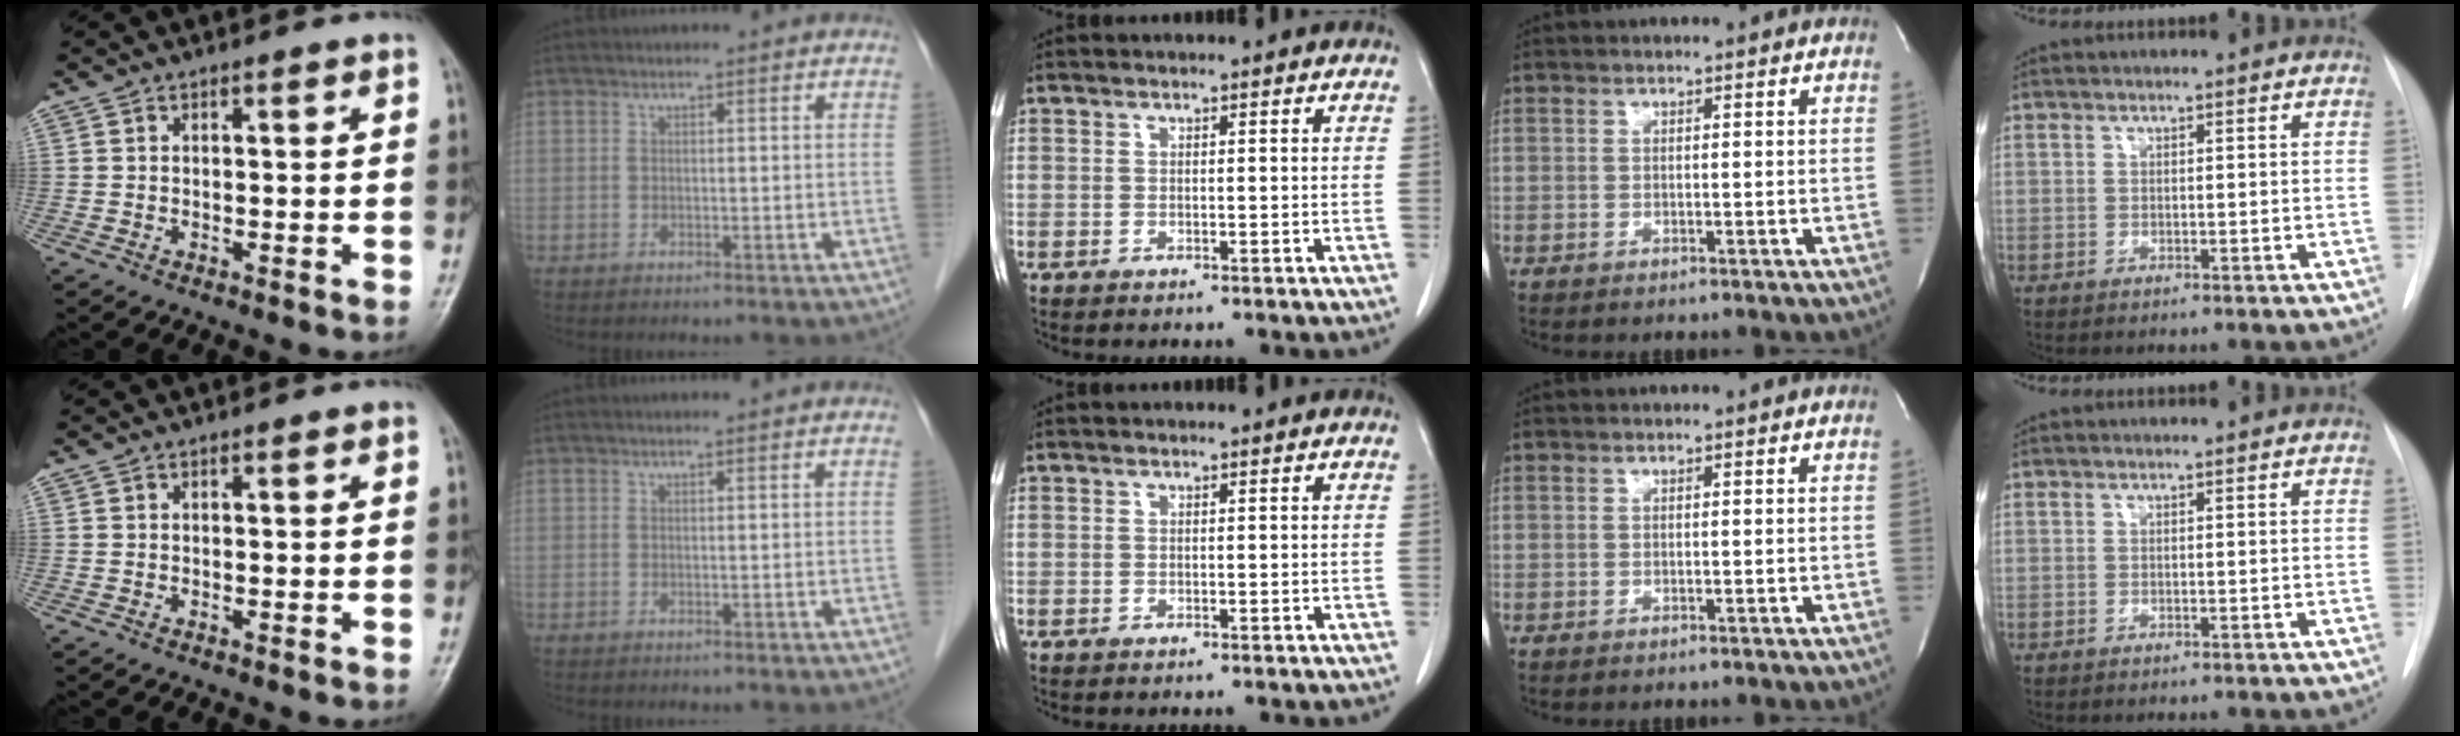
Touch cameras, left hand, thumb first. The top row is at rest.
{}